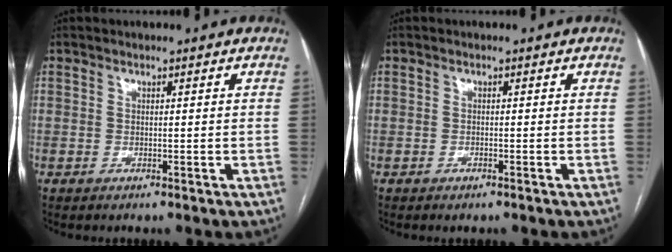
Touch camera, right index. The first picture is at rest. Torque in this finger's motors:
{"motor_torque": [0.05, 0.00, -0.01, 0.00]}